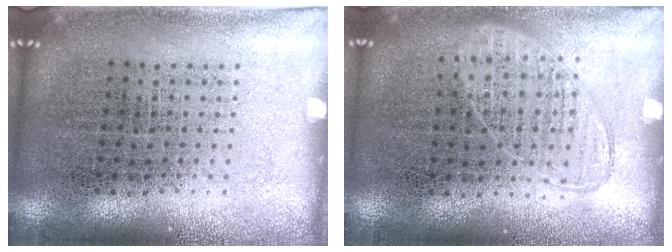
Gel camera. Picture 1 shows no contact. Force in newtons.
{"total": 0.9, "press": 0.8, "slide": 0.3}